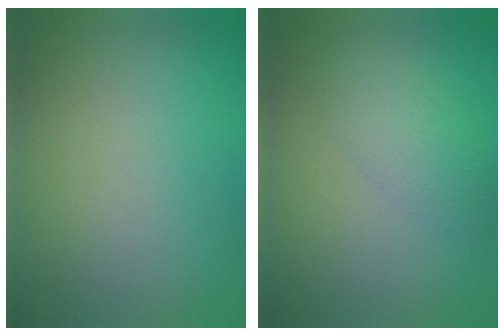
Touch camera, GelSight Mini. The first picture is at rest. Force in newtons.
{"total": 2.8, "press": 2.8, "slide": 0.2}